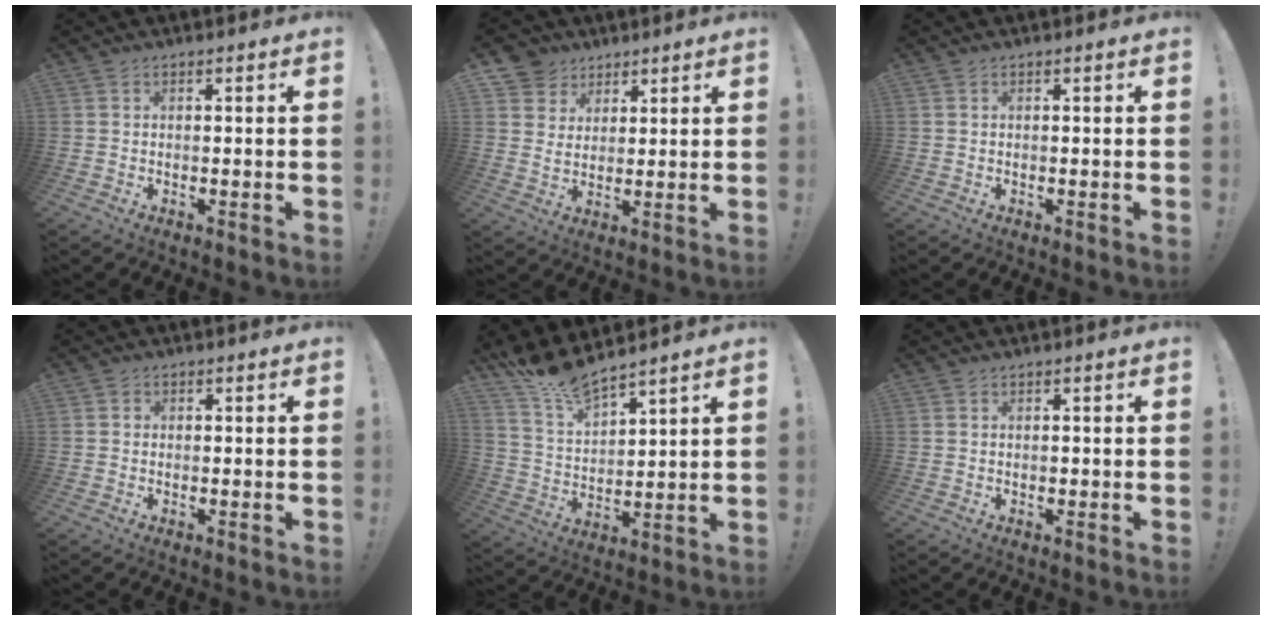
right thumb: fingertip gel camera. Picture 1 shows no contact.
{"total": 6.9, "force": [4.3, 5.3, 0.7], "torque": [-0.010, -0.030, 0.084]}
{"total": 0.0}
{"total": 0.9, "force": [-0.1, 0.8, 0.2], "torque": [-0.003, 0.003, -0.003]}
{"total": 10.3, "force": [9.7, 1.5, 3.2], "torque": [-0.080, -0.068, 0.180]}
{"total": 0.5, "force": [-0.2, 0.5, 0.1], "torque": [-0.008, 0.006, -0.003]}